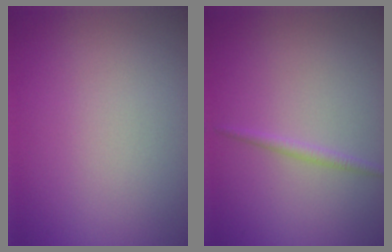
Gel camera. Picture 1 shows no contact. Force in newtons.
{"total": 1.0, "press": 1.0, "slide": 0.0}